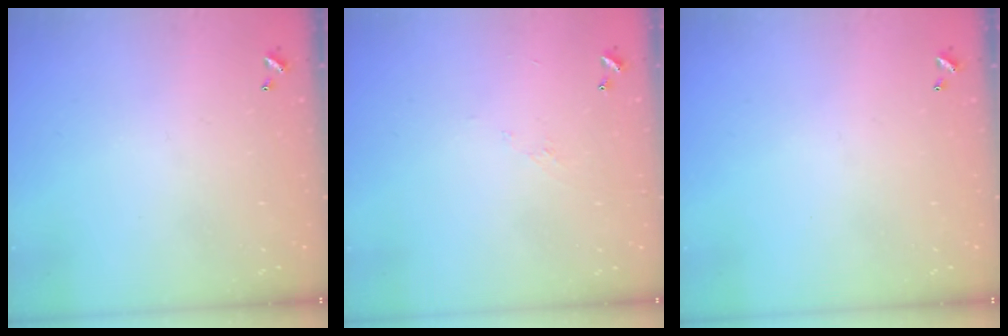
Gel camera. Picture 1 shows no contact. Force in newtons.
{"total": 5.0, "press": 4.9, "slide": 0.5}
{"total": 0.0}